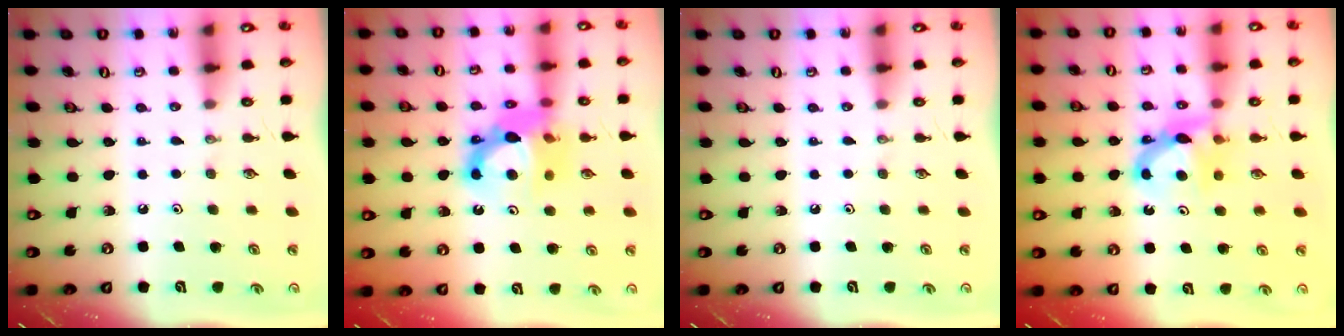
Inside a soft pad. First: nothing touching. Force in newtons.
{"total": 13.1, "press": 13.1, "slide": 1.2}
{"total": 0.0}
{"total": 7.9, "press": 7.8, "slide": 0.5}